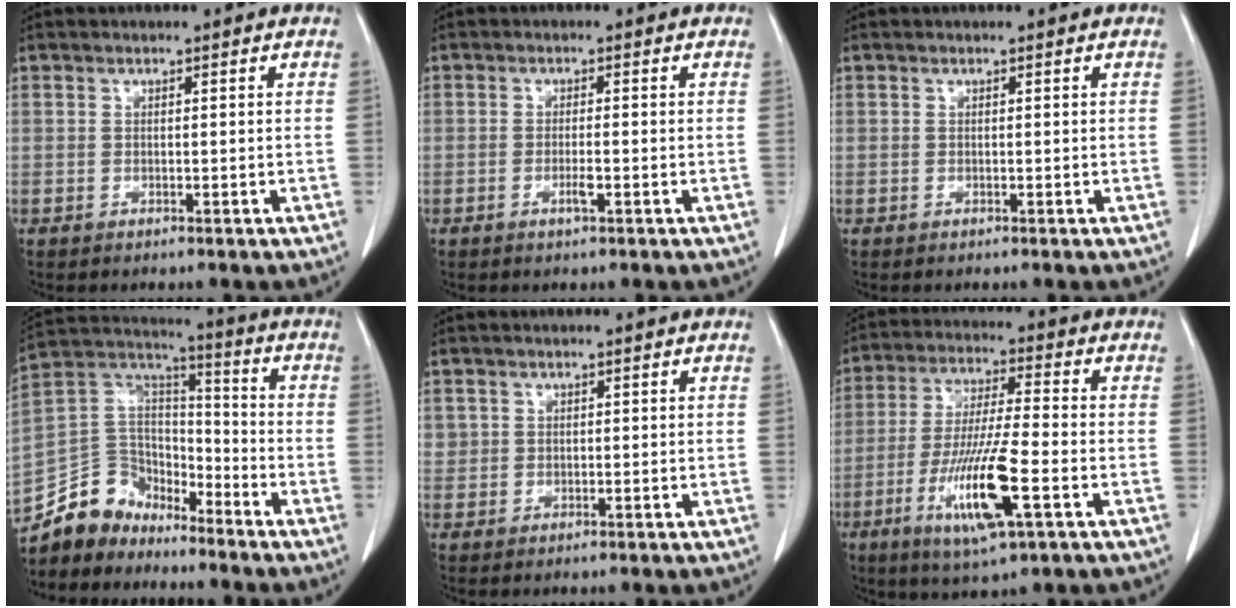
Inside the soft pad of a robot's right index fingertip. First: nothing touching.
{"total": 2.0, "force": [-0.8, 0.2, 1.8], "torque": [-0.034, -0.002, -0.014]}
{"total": 0.0}
{"total": 11.2, "force": [-9.4, 5.8, 1.7], "torque": [-0.040, 0.059, -0.178]}
{"total": 1.5, "force": [0.6, 1.4, 0.1], "torque": [0.012, 0.003, 0.007]}
{"total": 13.5, "force": [-4.8, 1.2, 12.5], "torque": [-0.246, -0.023, -0.086]}